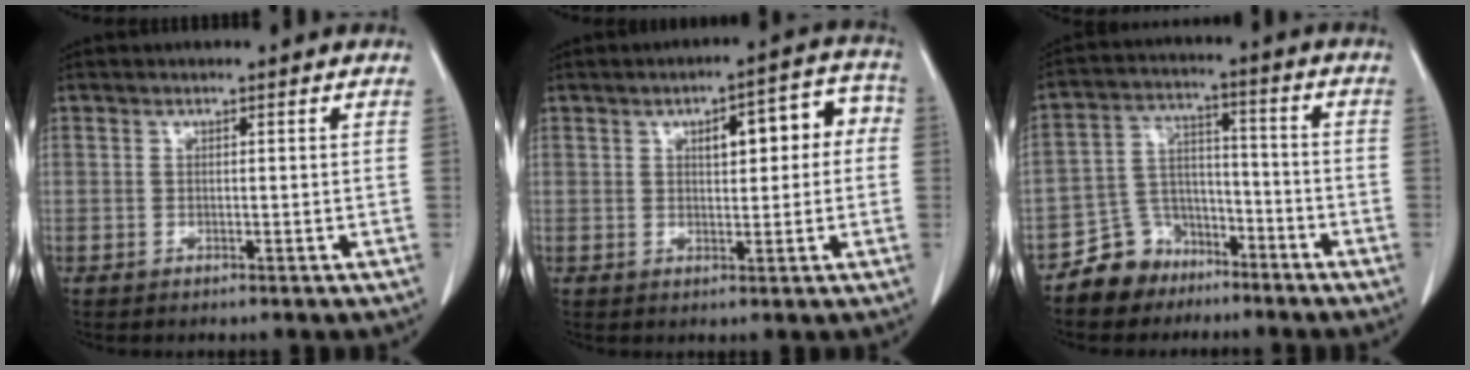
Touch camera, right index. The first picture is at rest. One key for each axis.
{"total": 8.0, "fx": 1.5, "fy": 3.2, "fz": 7.2, "tx": -0.085, "ty": 0.037, "tz": 0.017}
{"total": 8.1, "fx": -5.8, "fy": 5.5, "fz": 0.9, "tx": -0.010, "ty": 0.028, "tz": -0.102}